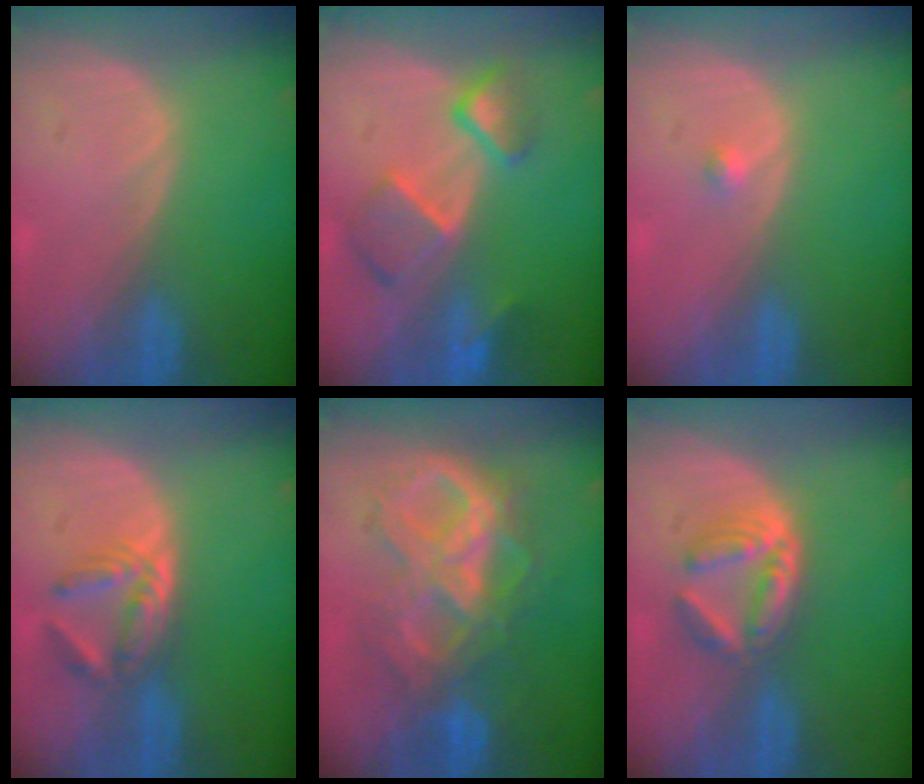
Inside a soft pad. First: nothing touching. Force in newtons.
{"total": 7.7, "press": 6.7, "slide": 3.8}
{"total": 0.9, "press": 0.7, "slide": 0.6}
{"total": 5.8, "press": 4.9, "slide": 3.1}
{"total": 10.5, "press": 10.4, "slide": 1.1}
{"total": 6.3, "press": 5.4, "slide": 3.2}